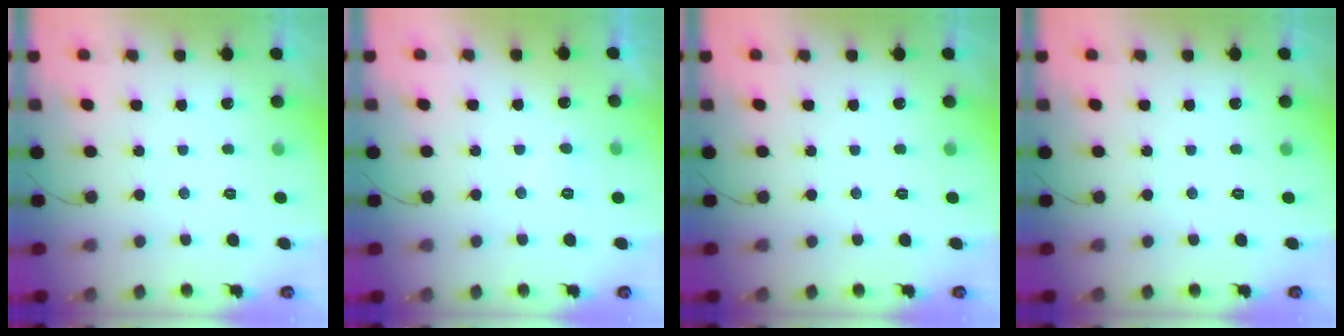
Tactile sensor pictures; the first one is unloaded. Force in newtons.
{"total": 4.1, "press": 4.0, "slide": 0.4}
{"total": 0.0}
{"total": 0.0}